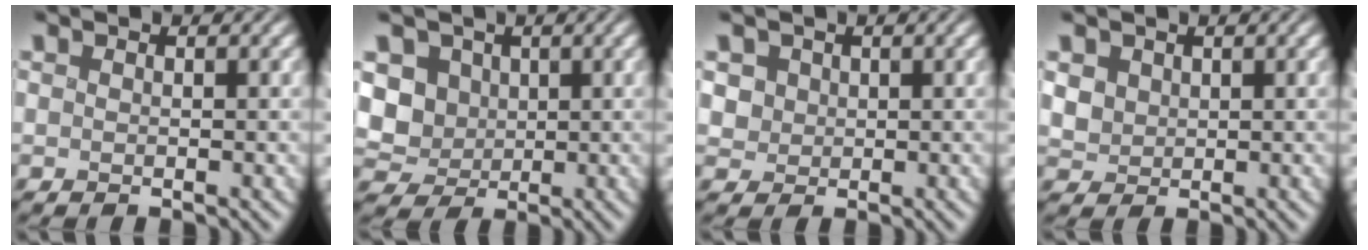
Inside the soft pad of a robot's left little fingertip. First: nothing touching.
{"total": 5.5, "force": [0.4, 4.8, 2.6], "torque": [-0.064, 0.009, -0.007]}
{"total": 1.6, "force": [0.3, 1.5, 0.4], "torque": [-0.015, -0.010, 0.014]}
{"total": 2.0, "force": [0.5, 1.7, 0.8], "torque": [-0.024, -0.003, 0.012]}